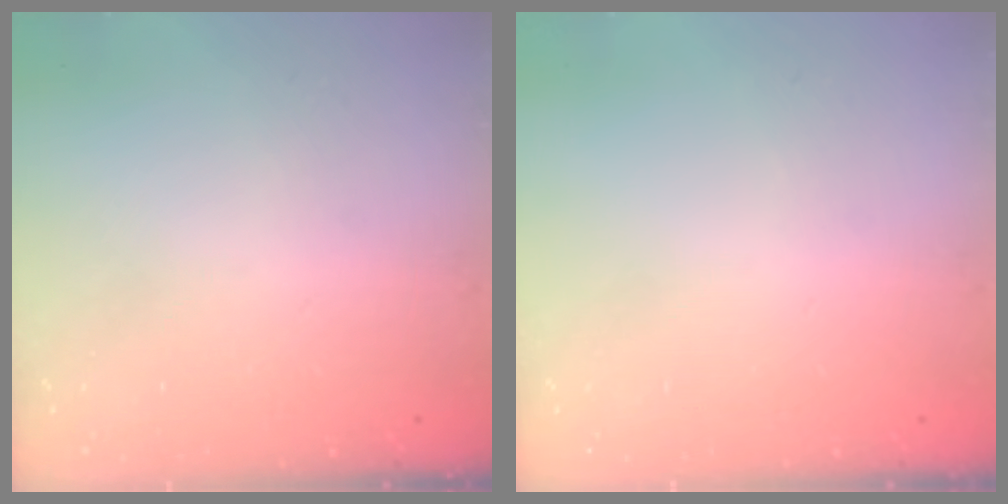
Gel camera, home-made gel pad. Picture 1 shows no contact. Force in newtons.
{"total": 0.0}